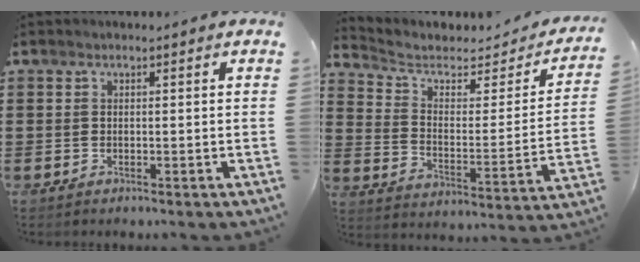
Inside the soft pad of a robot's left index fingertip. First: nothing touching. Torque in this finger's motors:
{"motor_torque": [1.10, -1.03, -0.01, 0.00]}